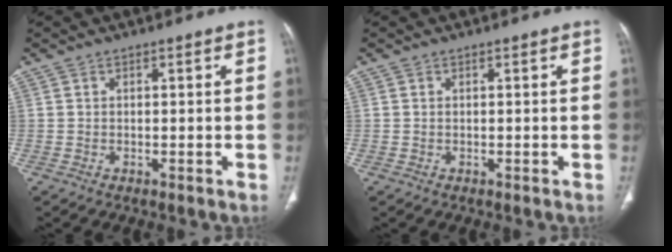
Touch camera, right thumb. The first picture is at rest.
{"total": 0.0}